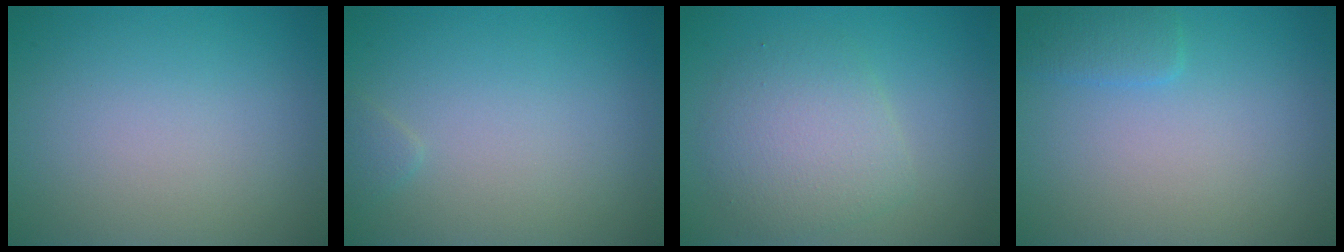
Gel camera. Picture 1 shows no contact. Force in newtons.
{"total": 0.7, "press": 0.7, "slide": 0.0}
{"total": 4.1, "press": 4.1, "slide": 0.0}
{"total": 1.5, "press": 1.5, "slide": 0.1}